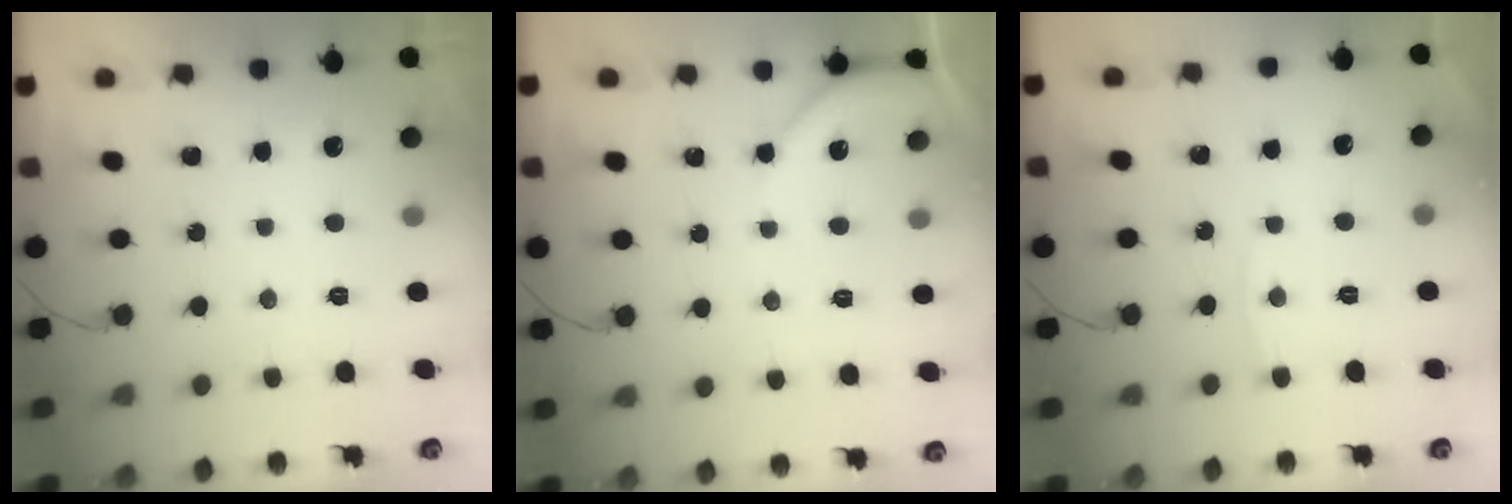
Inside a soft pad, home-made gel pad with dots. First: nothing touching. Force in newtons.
{"total": 5.1, "press": 5.0, "slide": 0.8}
{"total": 3.2, "press": 3.1, "slide": 0.4}